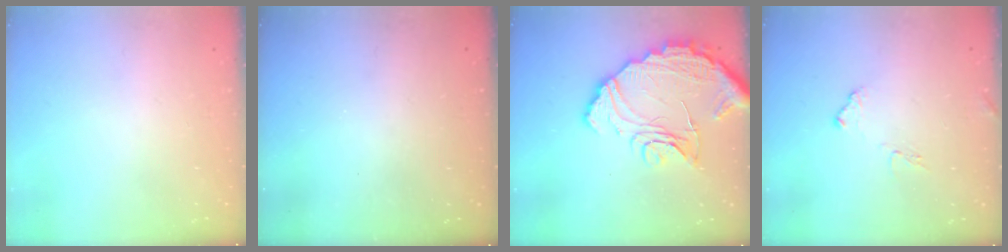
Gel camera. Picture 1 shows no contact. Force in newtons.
{"total": 2.9, "press": 2.9, "slide": 0.2}
{"total": 17.5, "press": 17.5, "slide": 1.1}
{"total": 9.0, "press": 9.0, "slide": 0.6}